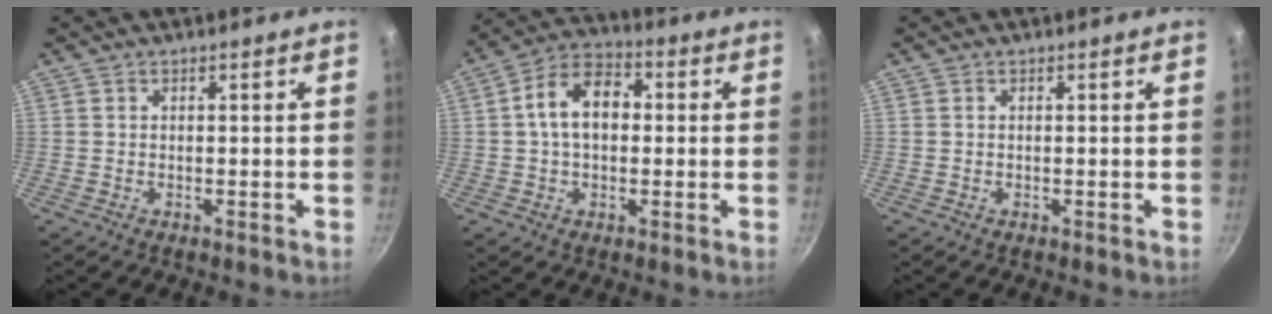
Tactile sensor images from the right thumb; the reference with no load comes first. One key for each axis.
{"total": 10.8, "fx": 0.9, "fy": 7.2, "fz": 8.0, "tx": -0.108, "ty": 0.030, "tz": -0.001}
{"total": 0.0}